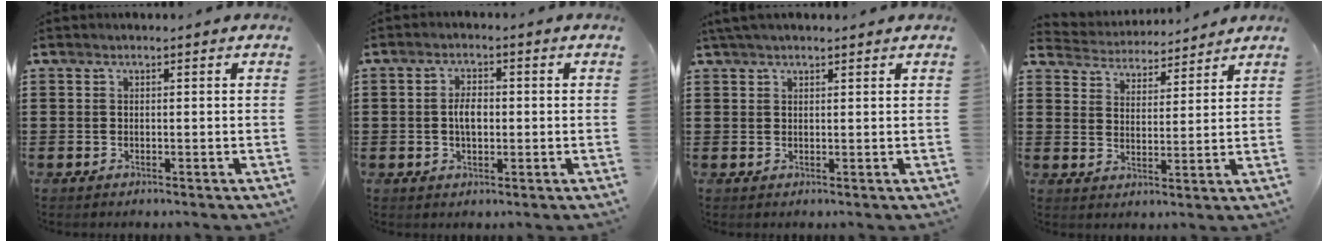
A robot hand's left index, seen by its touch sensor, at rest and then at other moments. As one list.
[{"total": 3.3, "force": [0.0, 1.7, 2.8], "torque": [-0.056, 0.006, -0.001]}, {"total": 1.7, "force": [1.5, 0.3, 0.8], "torque": [-0.019, 0.004, 0.027]}, {"total": 4.0, "force": [3.9, 0.5, -0.2], "torque": [-0.019, -0.027, 0.066]}]